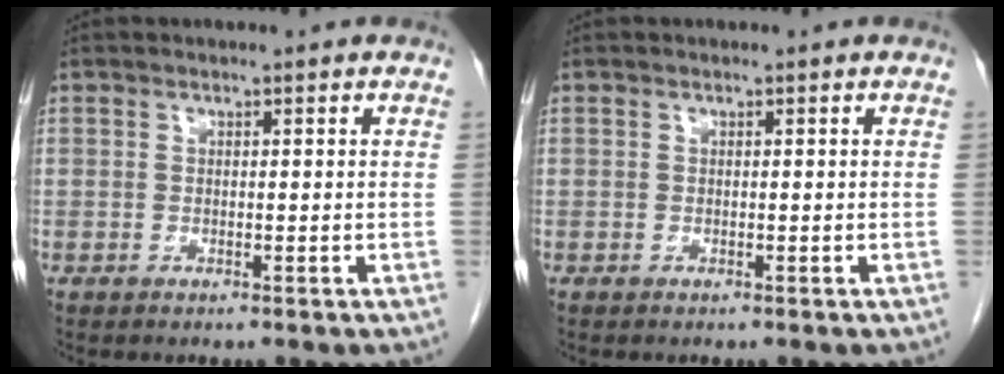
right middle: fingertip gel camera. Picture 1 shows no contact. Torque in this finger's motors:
{"motor_torque": [0.36, -0.21, -0.01, 0.01]}